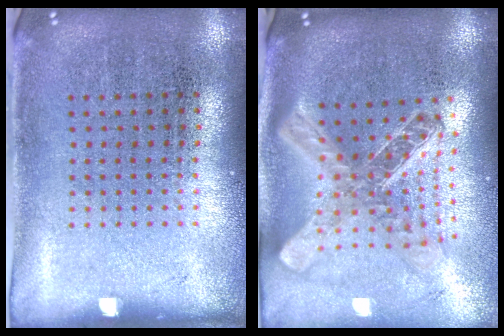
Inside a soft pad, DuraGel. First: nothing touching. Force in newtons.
{"total": 2.6, "press": 2.0, "slide": 1.6}